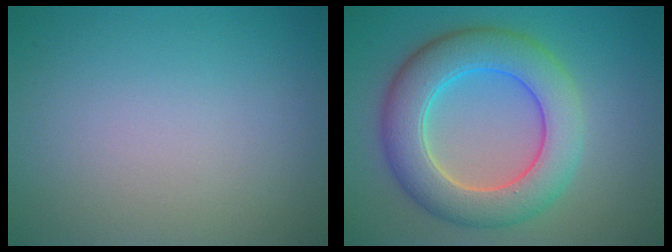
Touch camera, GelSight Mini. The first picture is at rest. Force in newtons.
{"total": 8.0, "press": 8.0, "slide": 0.1}